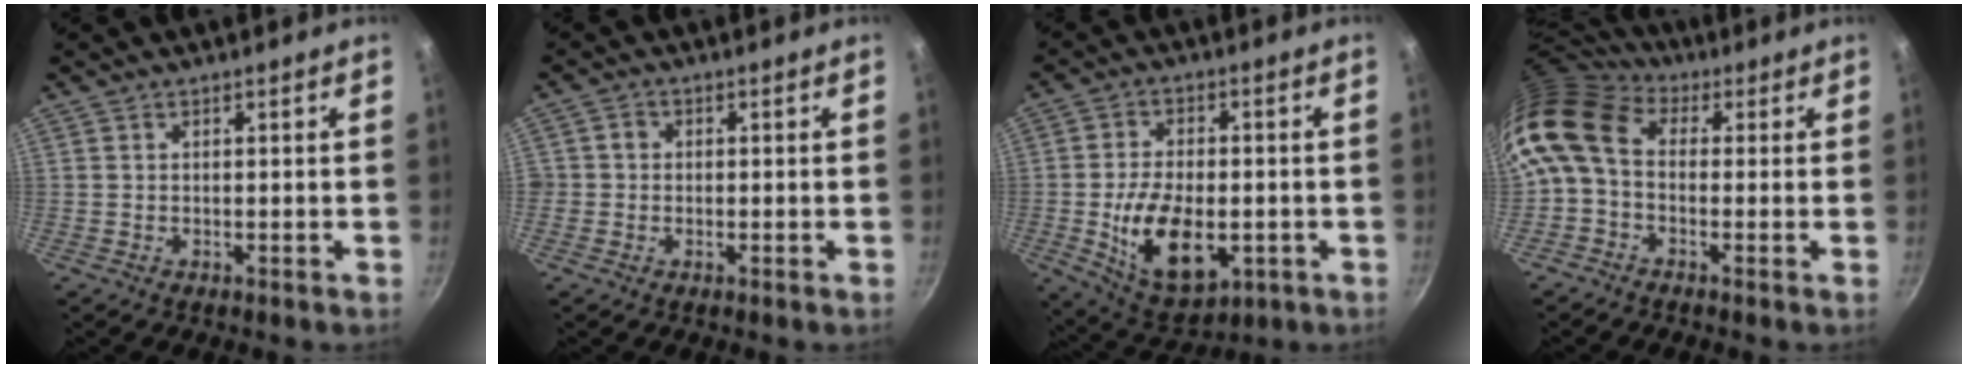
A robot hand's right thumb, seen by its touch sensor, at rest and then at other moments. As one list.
[{"total": 2.1, "force": [-0.1, 2.0, 0.6], "torque": [0.002, 0.007, -0.006]}, {"total": 15.2, "force": [-3.2, 8.6, 12.1], "torque": [-0.194, 0.003, -0.041]}, {"total": 9.6, "force": [0.2, 6.8, 6.7], "torque": [-0.129, 0.026, -0.018]}]